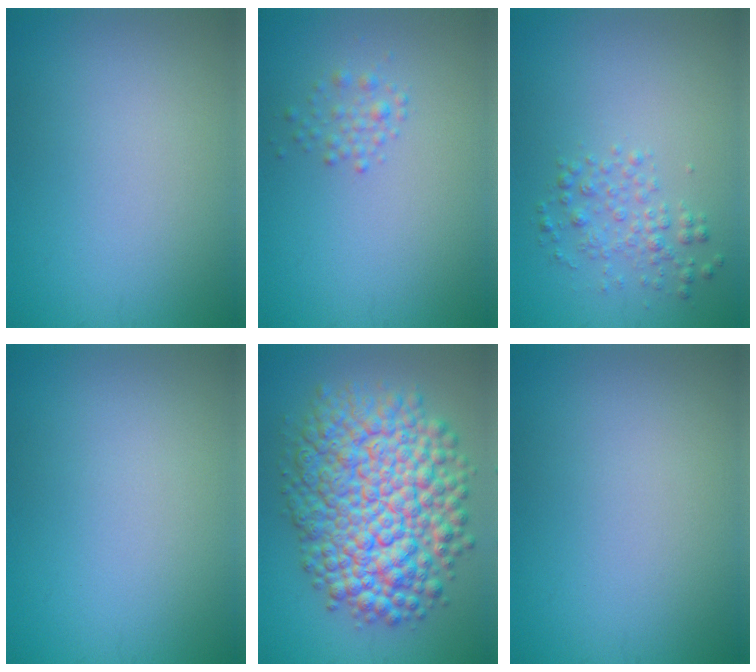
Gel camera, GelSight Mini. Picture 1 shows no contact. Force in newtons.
{"total": 1.4, "press": 1.4, "slide": 0.1}
{"total": 2.2, "press": 2.2, "slide": 0.1}
{"total": 0.0}
{"total": 12.4, "press": 12.4, "slide": 0.4}
{"total": 0.0}